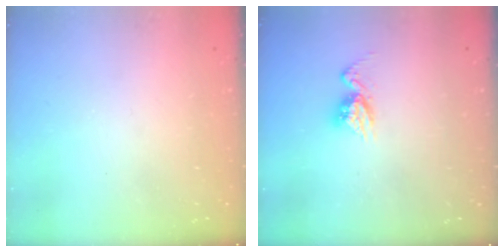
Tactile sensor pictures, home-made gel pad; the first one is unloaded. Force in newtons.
{"total": 6.7, "press": 6.7, "slide": 0.6}